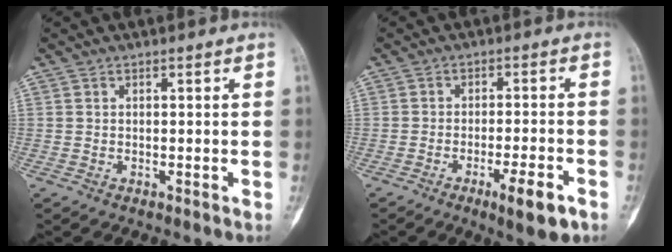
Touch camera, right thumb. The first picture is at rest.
{"total": 7.2, "force": [-3.7, 1.3, 6.0], "torque": [-0.092, 0.011, -0.052]}